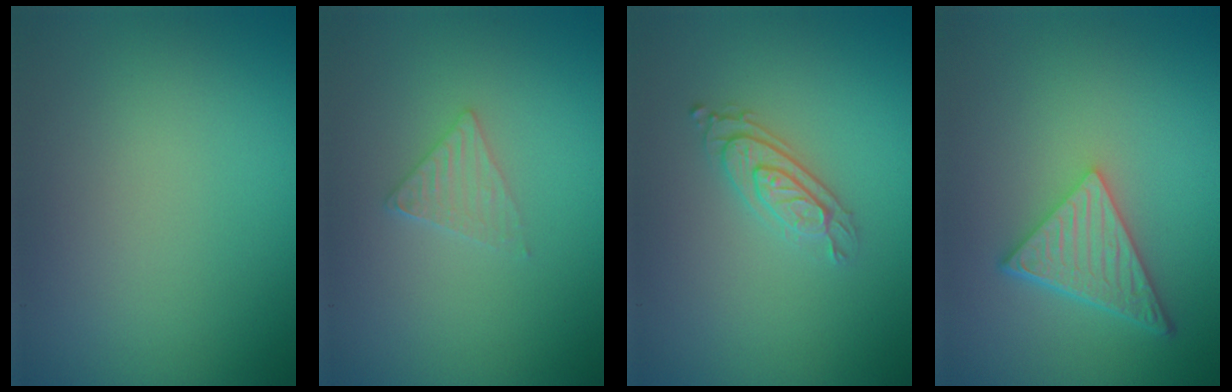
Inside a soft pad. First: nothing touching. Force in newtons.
{"total": 1.6, "press": 1.6, "slide": 0.2}
{"total": 2.8, "press": 2.2, "slide": 1.7}
{"total": 5.1, "press": 3.8, "slide": 3.5}